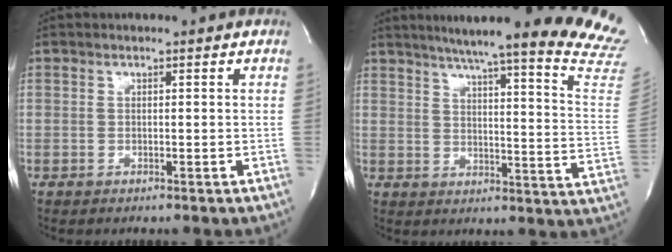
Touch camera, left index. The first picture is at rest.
{"total": 27.2, "force": [23.6, -0.8, 13.5], "torque": [-0.161, -0.102, 0.279]}